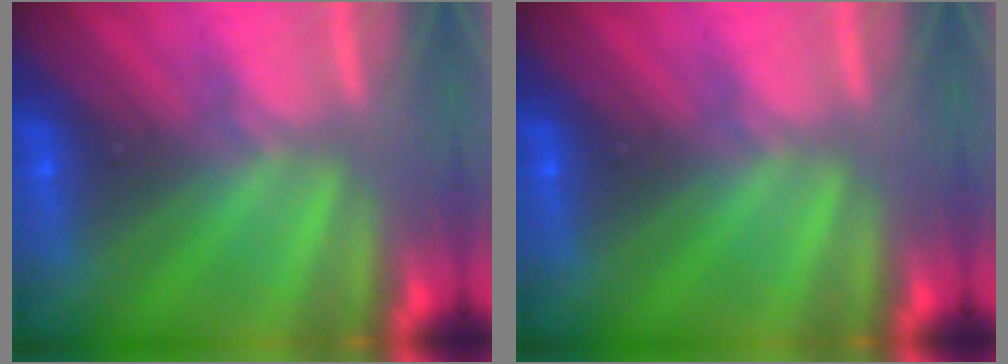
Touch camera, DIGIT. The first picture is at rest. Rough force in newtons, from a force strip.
{"total": 0.0}